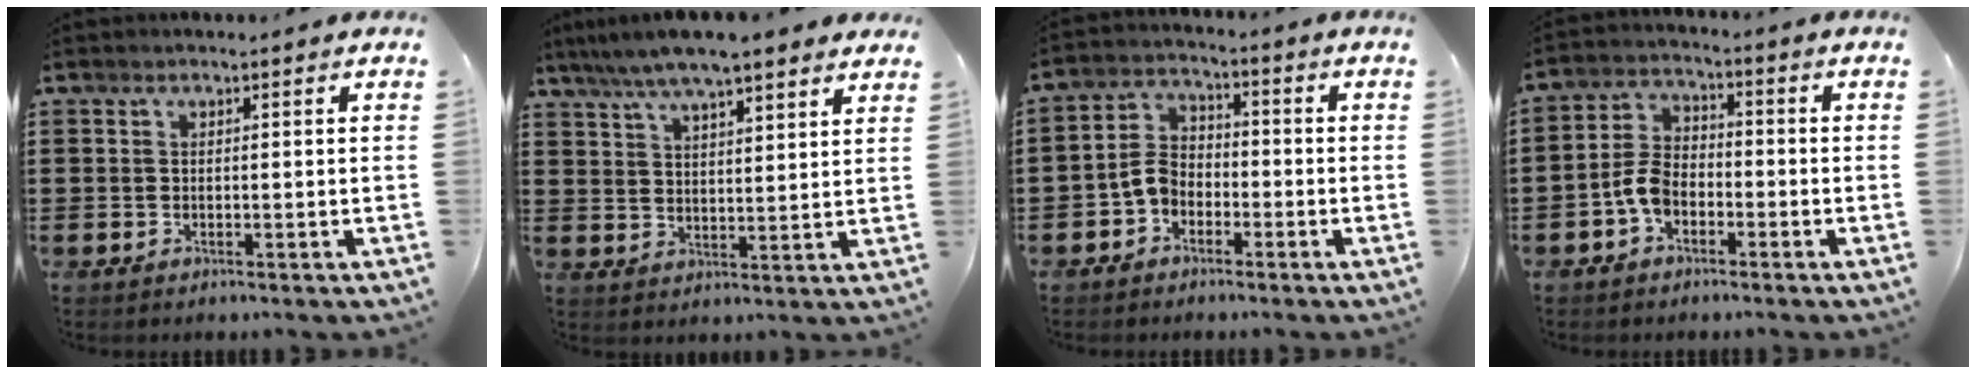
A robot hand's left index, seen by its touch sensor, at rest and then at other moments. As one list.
[{"total": 6.2, "force": [5.5, 0.8, 2.9], "torque": [-0.075, -0.014, 0.096]}, {"total": 4.7, "force": [-2.5, 3.3, 2.3], "torque": [-0.067, 0.008, -0.056]}, {"total": 5.1, "force": [-2.5, 3.2, 3.2], "torque": [-0.093, 0.003, -0.056]}]